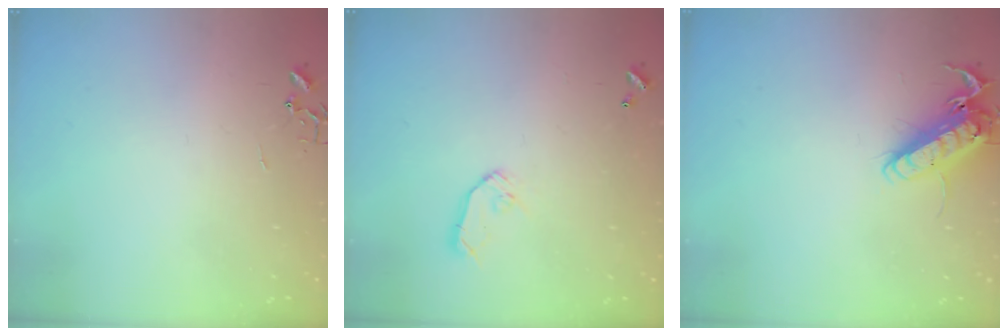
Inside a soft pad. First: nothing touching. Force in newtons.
{"total": 7.3, "press": 7.3, "slide": 0.4}
{"total": 15.0, "press": 14.7, "slide": 2.5}